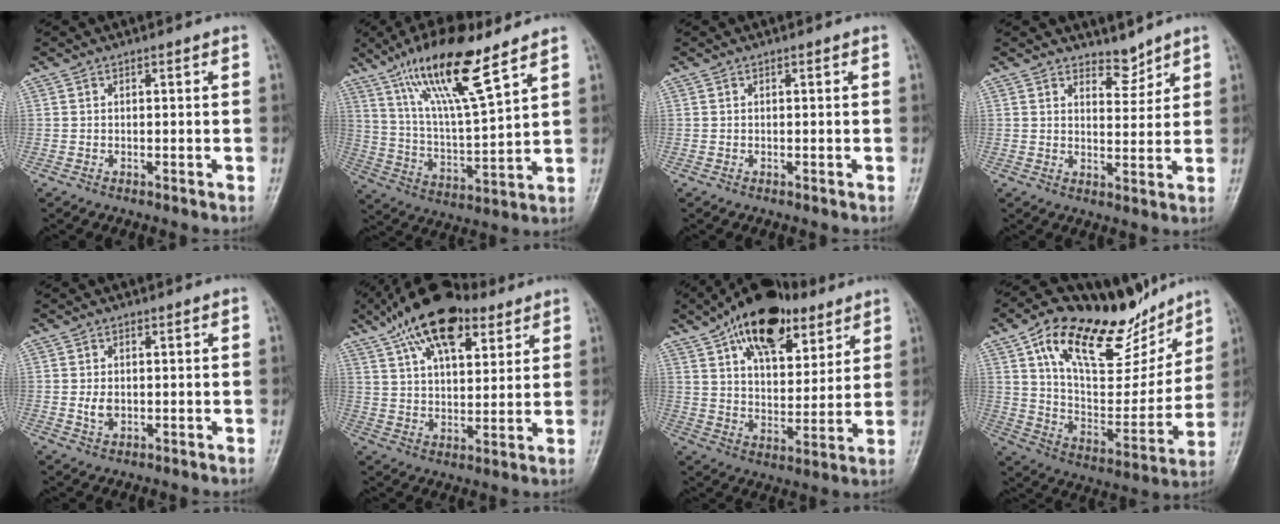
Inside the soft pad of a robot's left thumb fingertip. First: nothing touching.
{"total": 17.4, "force": [11.0, 3.7, 12.9], "torque": [-0.222, -0.048, 0.209]}
{"total": 0.0}
{"total": 3.8, "force": [3.4, 1.6, 0.6], "torque": [0.010, -0.030, 0.057]}
{"total": 2.7, "force": [0.0, 1.9, 1.9], "torque": [-0.029, -0.004, 0.004]}
{"total": 18.0, "force": [10.8, 8.5, 11.6], "torque": [-0.174, -0.018, 0.182]}
{"total": 19.6, "force": [11.6, 9.9, 12.2], "torque": [-0.155, -0.037, 0.189]}
{"total": 27.5, "force": [16.7, 12.4, 18.0], "torque": [-0.241, -0.034, 0.276]}